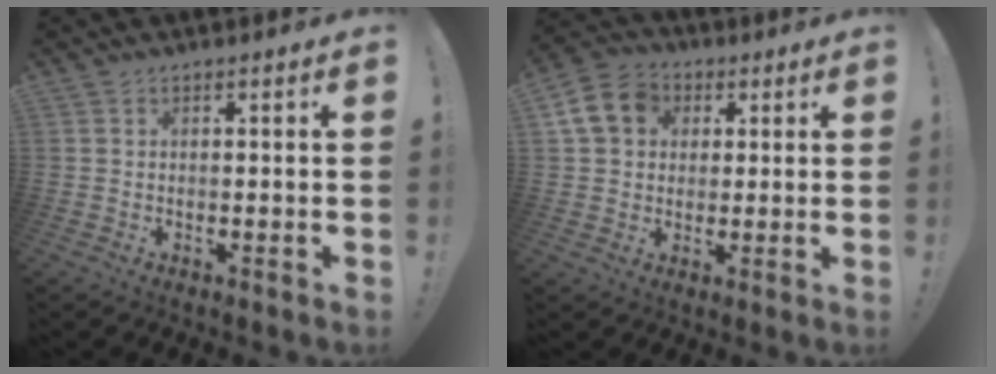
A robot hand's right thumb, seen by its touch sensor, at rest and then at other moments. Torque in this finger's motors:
{"motor_torque": [0.07, 0.09, 0.30, -0.26, 0.02]}